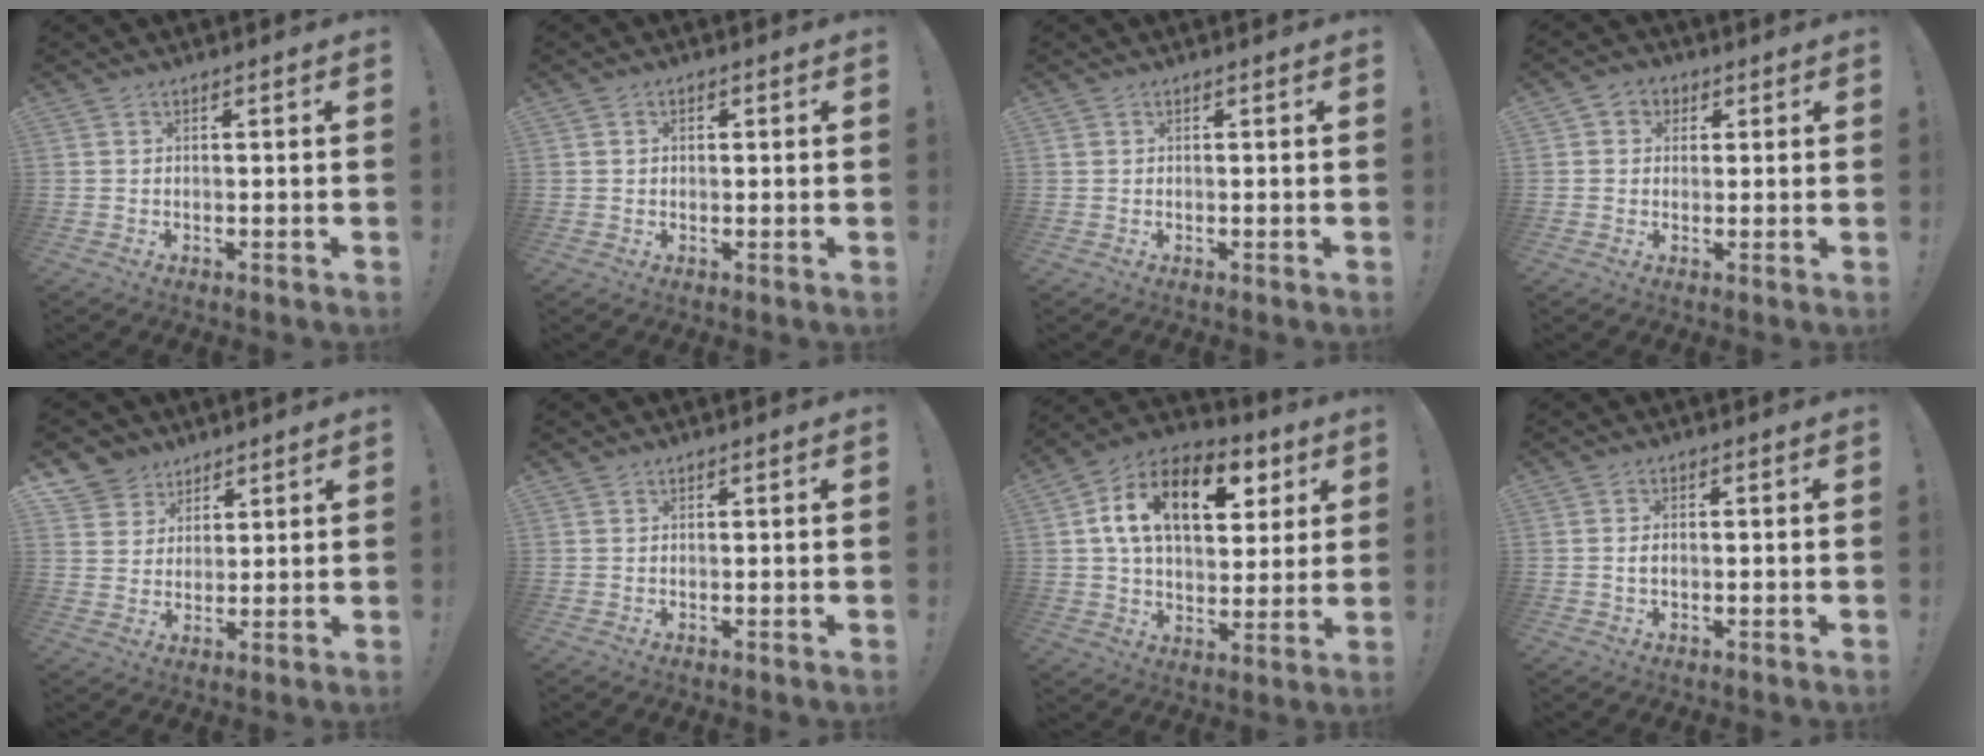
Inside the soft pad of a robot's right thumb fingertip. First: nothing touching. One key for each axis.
{"total": 1.2, "fx": -0.1, "fy": 1.1, "fz": 0.6, "tx": -0.007, "ty": 0.003, "tz": -0.003}
{"total": 0.6, "fx": 0.3, "fy": 0.5, "fz": 0.2, "tx": -0.011, "ty": 0.004, "tz": 0.007}
{"total": 3.6, "fx": 0.4, "fy": 3.5, "fz": 1.1, "tx": -0.019, "ty": 0.004, "tz": 0.007}
{"total": 7.2, "fx": 4.8, "fy": 5.4, "fz": 0.3, "tx": -0.010, "ty": -0.041, "tz": 0.096}
{"total": 0.5, "fx": 0.5, "fy": 0.3, "fz": 0.0, "tx": 0.004, "ty": -0.003, "tz": 0.009}
{"total": 18.3, "fx": 6.7, "fy": 11.1, "fz": 12.9, "tx": -0.200, "ty": -0.013, "tz": 0.113}
{"total": 1.5, "fx": 0.1, "fy": 0.9, "fz": 1.2, "tx": -0.025, "ty": 0.005, "tz": 0.001}